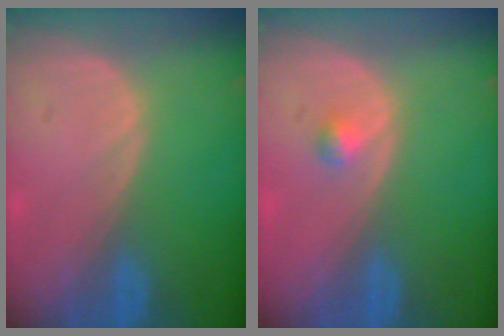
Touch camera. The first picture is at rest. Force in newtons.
{"total": 1.1, "press": 1.1, "slide": 0.1}